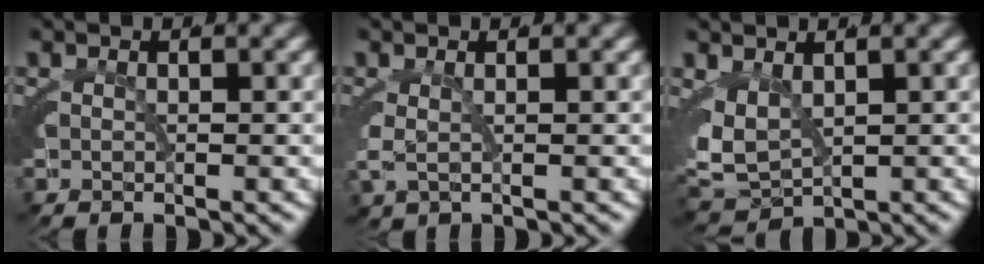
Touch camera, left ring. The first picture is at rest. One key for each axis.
{"total": 1.4, "fx": 0.3, "fy": 0.3, "fz": 1.4, "tx": -0.043, "ty": -0.015, "tz": 0.018}
{"total": 5.1, "fx": 0.5, "fy": 3.9, "fz": 3.3, "tx": -0.105, "ty": -0.035, "tz": 0.032}